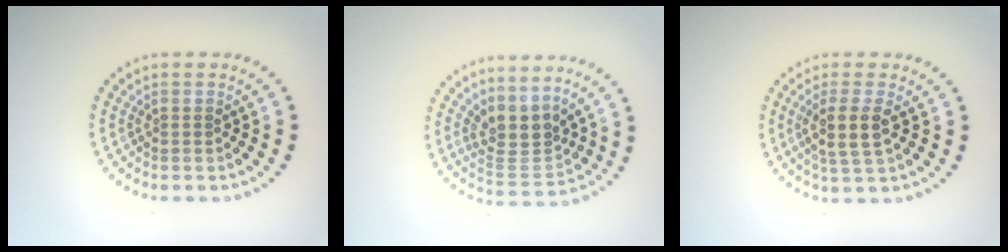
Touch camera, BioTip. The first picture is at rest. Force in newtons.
{"total": 3.5, "press": 2.7, "slide": 2.2}
{"total": 2.9, "press": 2.5, "slide": 1.4}